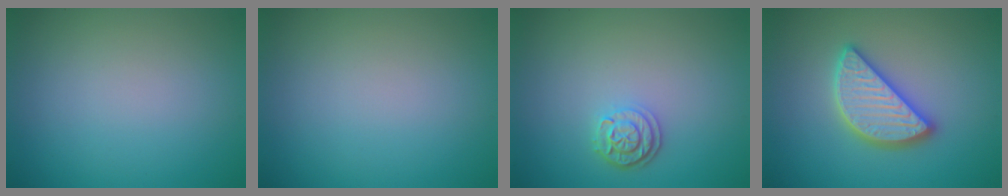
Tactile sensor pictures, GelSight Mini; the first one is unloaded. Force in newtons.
{"total": 0.0}
{"total": 2.4, "press": 2.1, "slide": 1.2}
{"total": 4.7, "press": 4.7, "slide": 0.4}